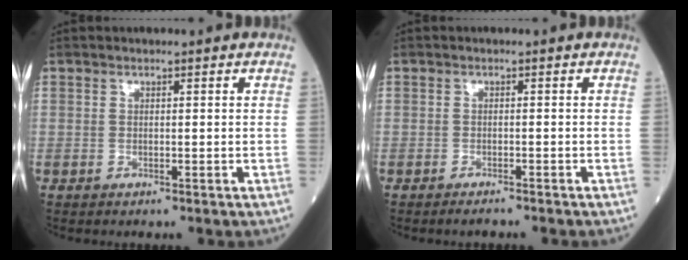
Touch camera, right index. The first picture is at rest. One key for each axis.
{"total": 1.8, "fx": -1.7, "fy": 0.1, "fz": 0.8, "tx": -0.009, "ty": -0.001, "tz": -0.022}